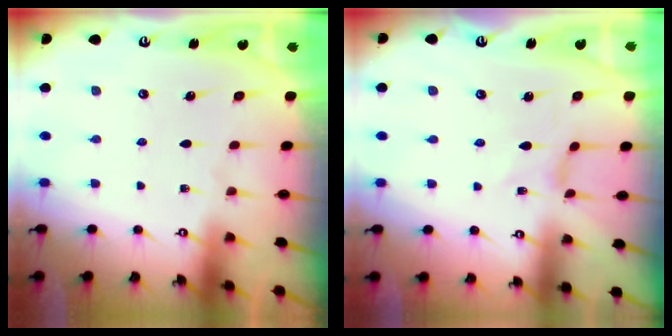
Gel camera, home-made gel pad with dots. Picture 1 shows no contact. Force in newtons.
{"total": 0.0}